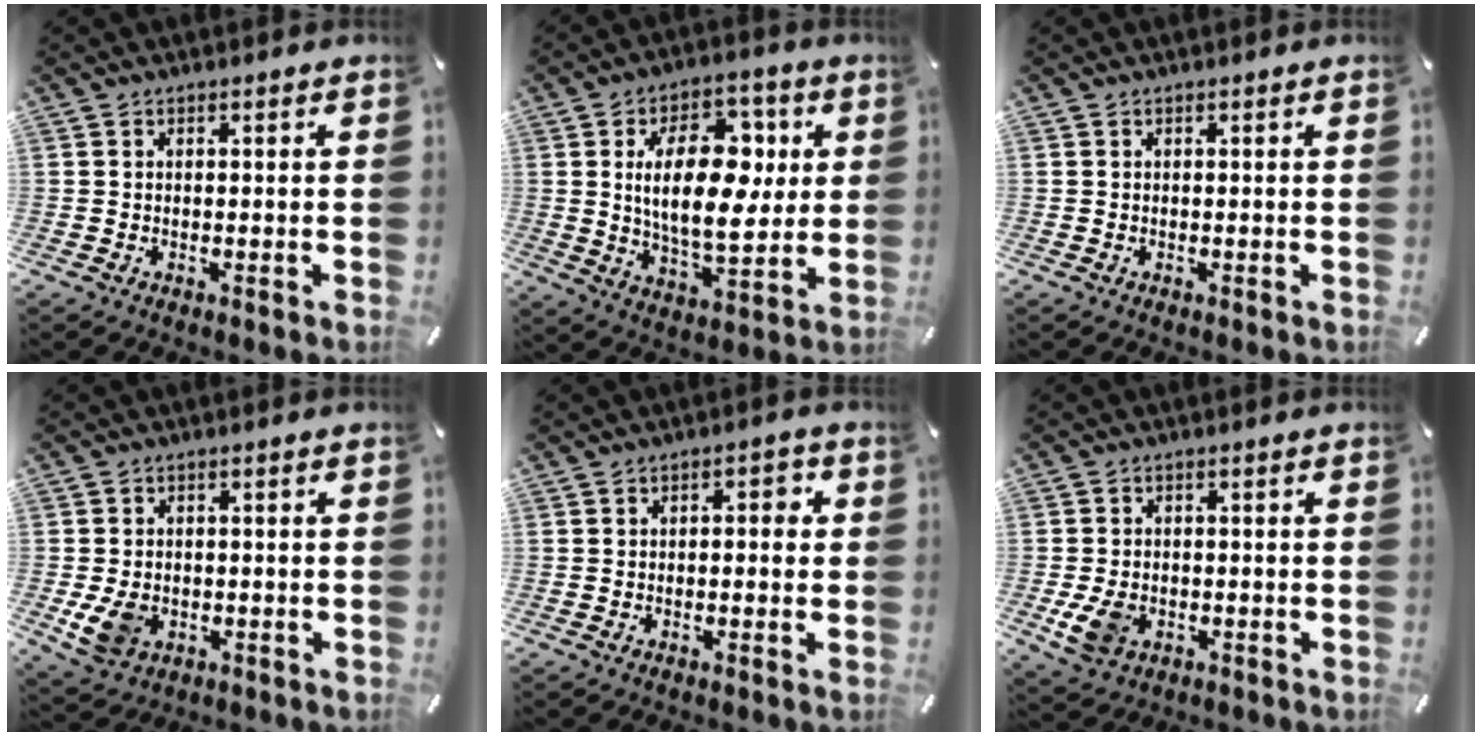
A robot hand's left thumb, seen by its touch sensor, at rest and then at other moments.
{"total": 18.6, "force": [3.4, 10.6, 14.9], "torque": [-0.248, 0.003, 0.053]}
{"total": 0.0}
{"total": 6.6, "force": [-1.5, 5.1, 3.8], "torque": [-0.078, -0.004, -0.031]}
{"total": 3.0, "force": [-0.5, 1.7, 2.4], "torque": [-0.029, 0.008, -0.017]}
{"total": 6.5, "force": [-1.8, 4.9, 3.9], "torque": [-0.087, 0.000, -0.036]}